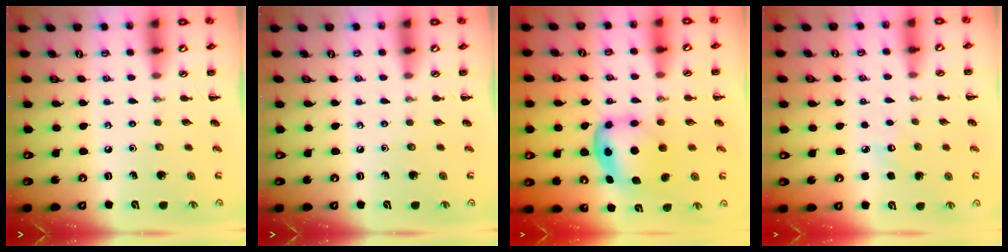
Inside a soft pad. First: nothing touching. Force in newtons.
{"total": 0.0}
{"total": 6.1, "press": 6.1, "slide": 0.7}
{"total": 5.5, "press": 5.4, "slide": 1.3}